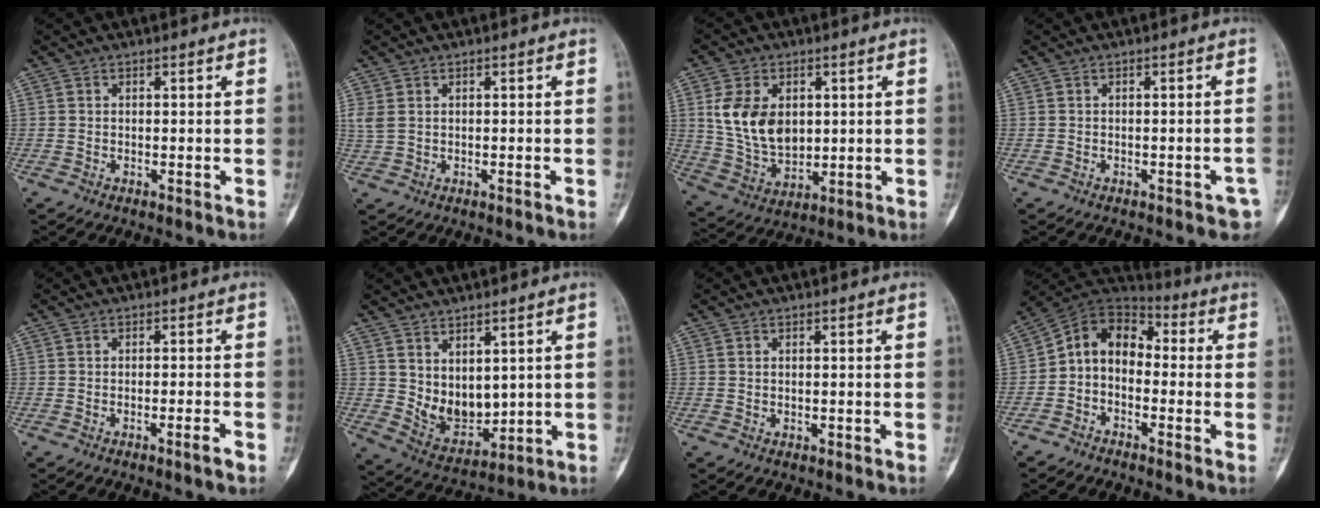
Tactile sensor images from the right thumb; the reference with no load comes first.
{"total": 2.2, "force": [0.3, 1.5, 1.6], "torque": [-0.046, 0.011, 0.014]}
{"total": 12.8, "force": [2.7, 8.8, 8.9], "torque": [-0.138, -0.015, 0.065]}
{"total": 3.7, "force": [-2.3, 1.6, 2.4], "torque": [-0.017, 0.016, -0.024]}
{"total": 2.2, "force": [-1.3, 0.0, 1.7], "torque": [-0.031, 0.003, -0.021]}
{"total": 8.3, "force": [2.5, 5.3, 5.9], "torque": [-0.067, -0.036, 0.071]}
{"total": 0.0}
{"total": 10.3, "force": [-1.3, 7.6, 6.8], "torque": [-0.089, 0.053, -0.041]}